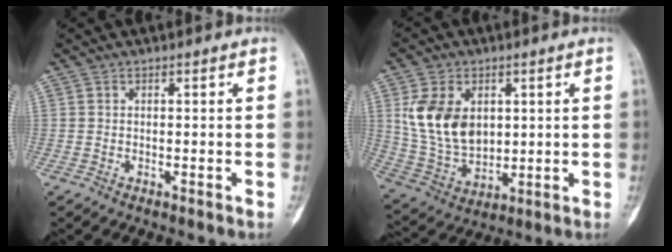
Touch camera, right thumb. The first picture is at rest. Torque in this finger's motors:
{"motor_torque": [-0.80, 1.46, 1.15, 0.38, 0.35]}